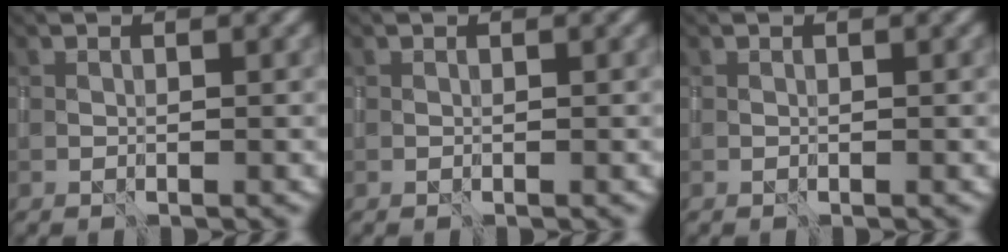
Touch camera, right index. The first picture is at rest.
{"total": 0.0}
{"total": 0.0}